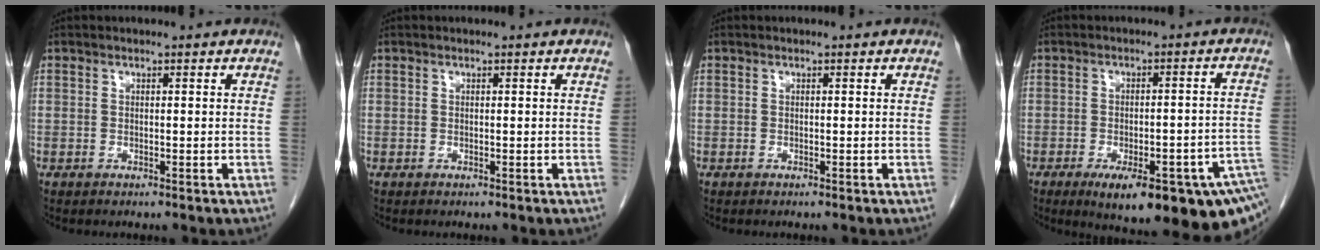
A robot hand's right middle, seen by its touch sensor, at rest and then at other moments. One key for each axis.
{"total": 0.0}
{"total": 0.0}
{"total": 18.8, "fx": -10.8, "fy": 4.0, "fz": 14.9, "tx": -0.126, "ty": 0.000, "tz": -0.136}